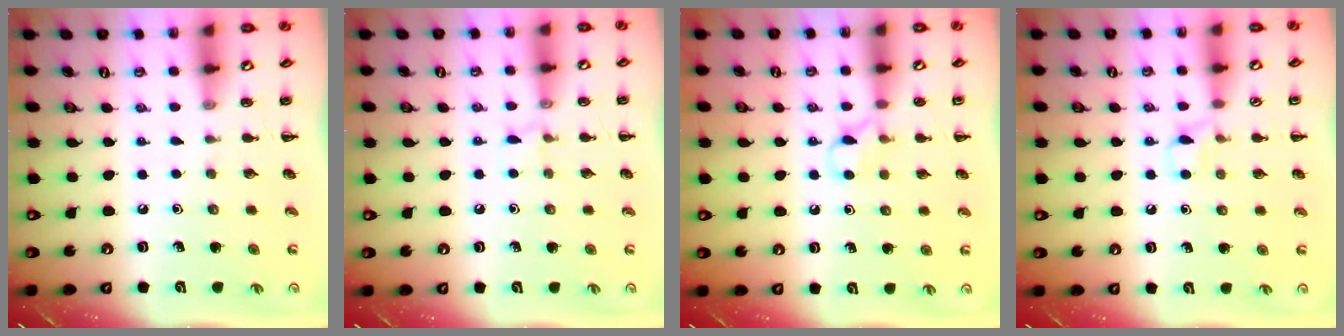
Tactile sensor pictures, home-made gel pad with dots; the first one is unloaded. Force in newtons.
{"total": 4.0, "press": 3.8, "slide": 1.3}
{"total": 5.6, "press": 5.3, "slide": 1.9}
{"total": 3.6, "press": 3.4, "slide": 1.3}